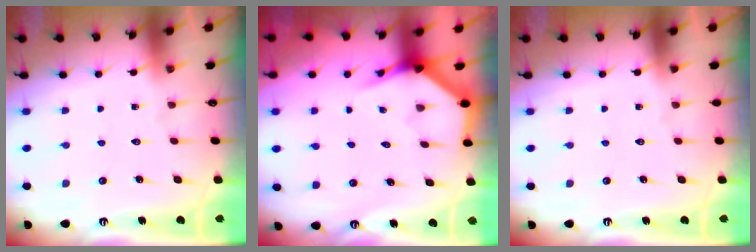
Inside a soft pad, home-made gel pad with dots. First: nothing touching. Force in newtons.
{"total": 3.9, "press": 3.9, "slide": 0.2}
{"total": 0.0}